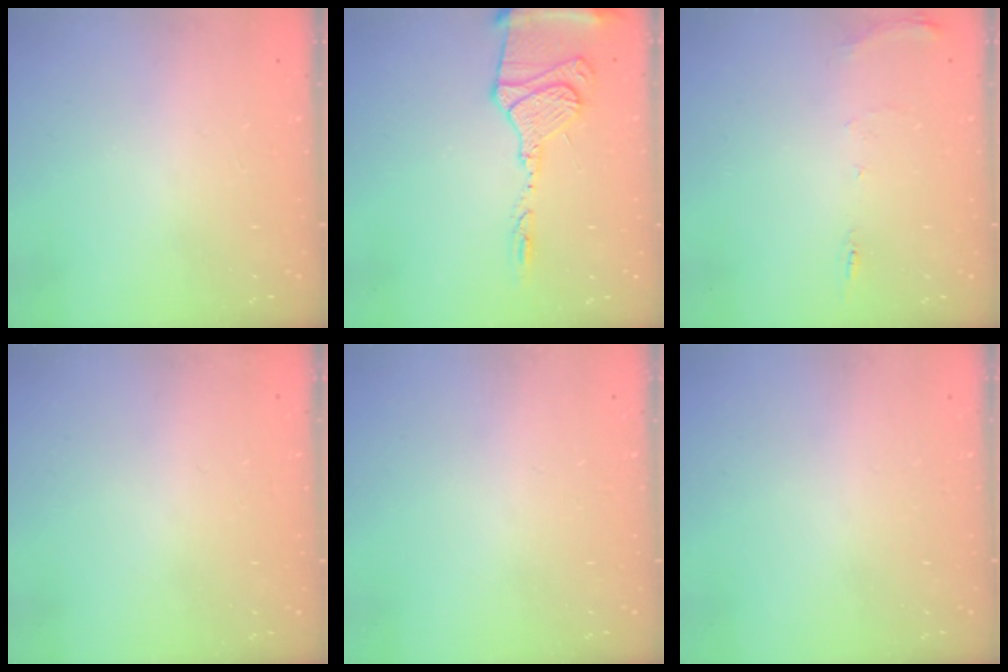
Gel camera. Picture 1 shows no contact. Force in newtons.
{"total": 14.7, "press": 14.6, "slide": 1.8}
{"total": 7.4, "press": 7.4, "slide": 0.8}
{"total": 2.8, "press": 2.2, "slide": 1.7}
{"total": 0.0}
{"total": 0.0}